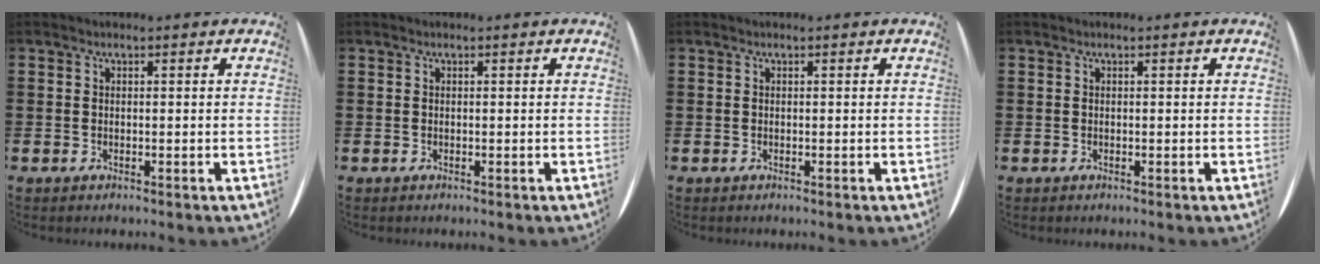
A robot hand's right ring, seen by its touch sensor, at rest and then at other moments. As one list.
[{"total": 0.0}, {"total": 0.0}, {"total": 0.0}]